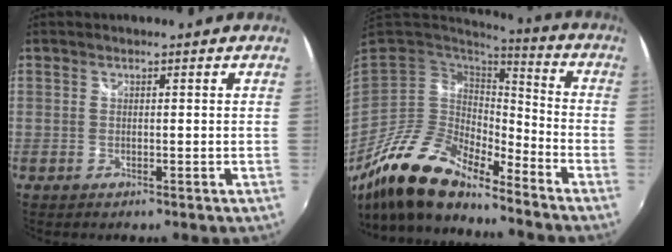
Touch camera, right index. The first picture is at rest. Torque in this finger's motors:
{"motor_torque": [-0.39, -0.80, 0.20, 0.00]}